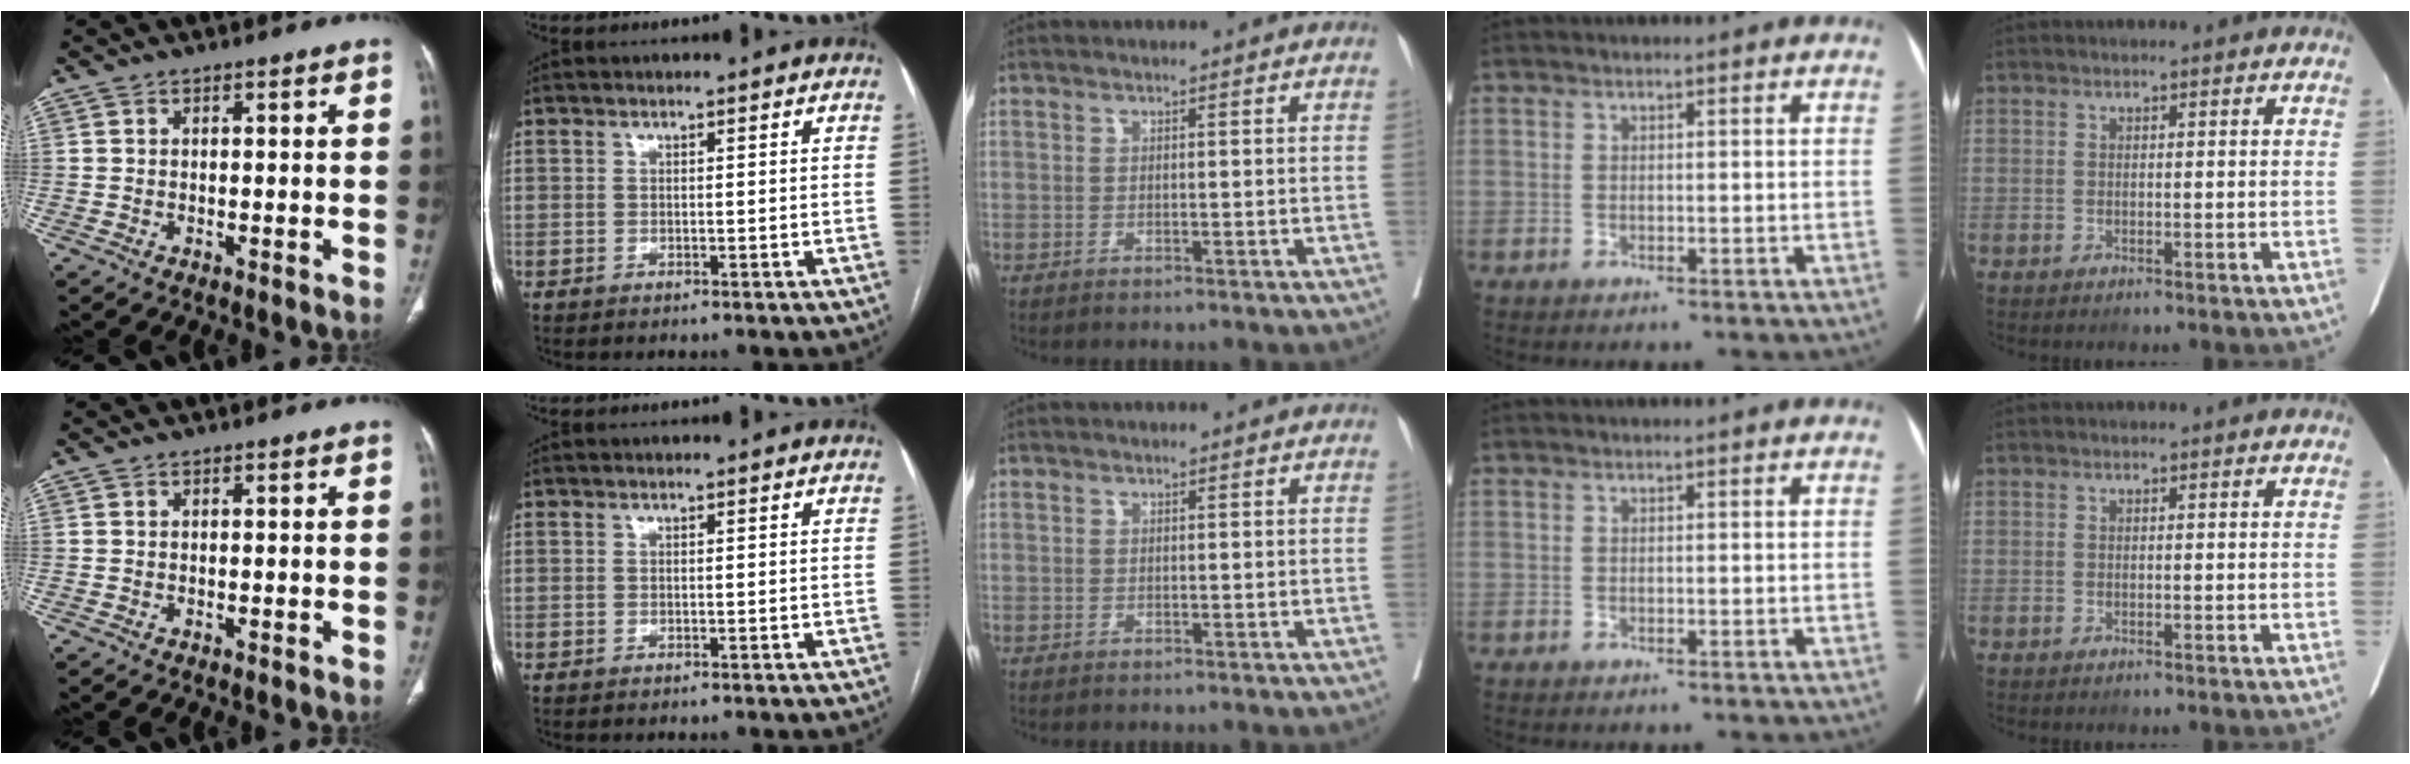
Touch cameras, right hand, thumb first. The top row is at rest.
{}